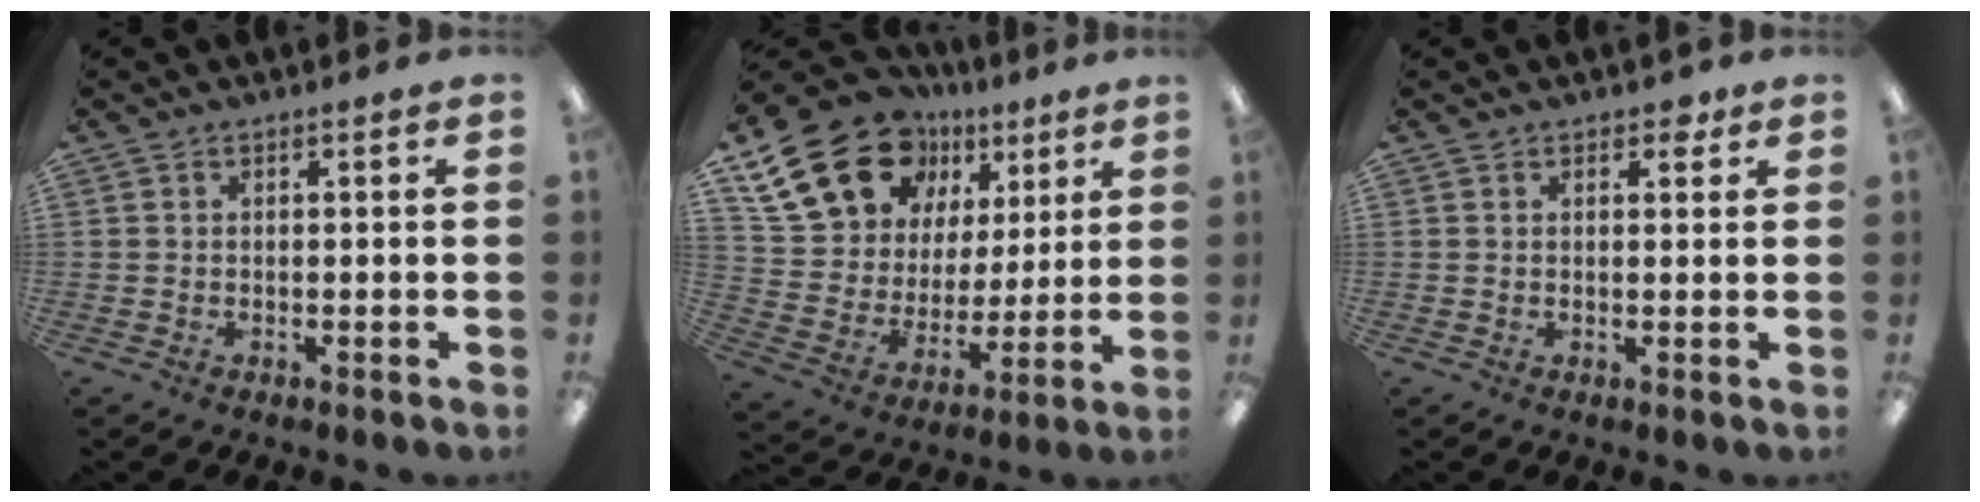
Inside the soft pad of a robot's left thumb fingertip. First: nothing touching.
{"total": 20.9, "force": [12.3, 14.2, 9.2], "torque": [-0.163, -0.058, 0.235]}
{"total": 2.4, "force": [1.6, 1.4, 1.1], "torque": [-0.008, -0.003, 0.026]}